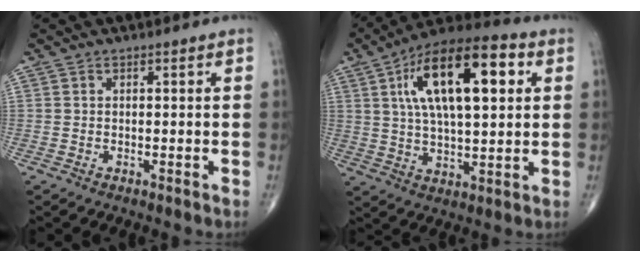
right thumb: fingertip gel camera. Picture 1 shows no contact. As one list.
[{"total": 20.5, "force": [6.0, 8.5, 17.7], "torque": [-0.282, 0.011, 0.091]}]